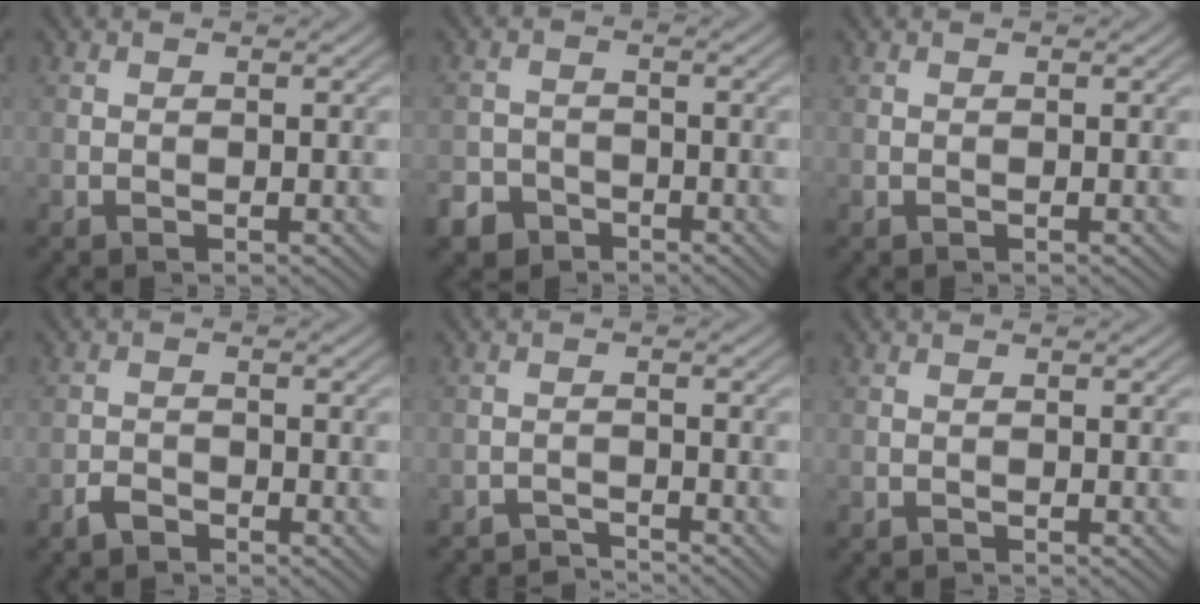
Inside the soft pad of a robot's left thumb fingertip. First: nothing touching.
{"total": 4.3, "force": [-3.2, 2.7, 0.9], "torque": [-0.014, -0.001, -0.060]}
{"total": 0.0}
{"total": 2.0, "force": [-1.7, 0.8, 0.7], "torque": [-0.011, 0.003, -0.039]}
{"total": 2.5, "force": [-2.5, 0.2, 0.1], "torque": [0.004, 0.001, -0.050]}
{"total": 0.5, "force": [-0.5, 0.0, 0.0], "torque": [0.002, 0.000, -0.012]}